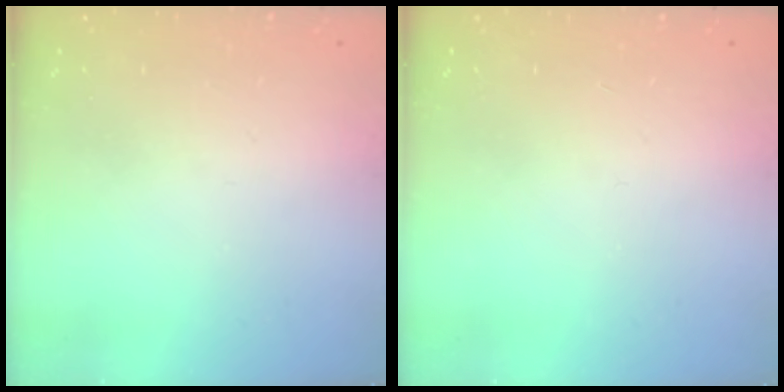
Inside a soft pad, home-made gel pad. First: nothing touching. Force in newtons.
{"total": 0.0}